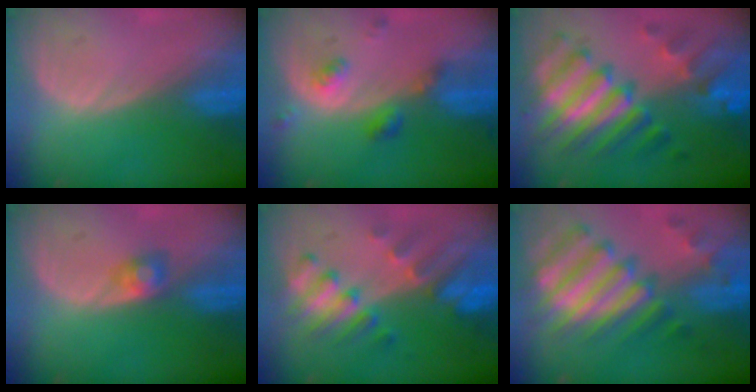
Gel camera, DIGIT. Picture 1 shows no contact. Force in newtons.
{"total": 4.9, "press": 4.4, "slide": 2.3}
{"total": 11.3, "press": 11.3, "slide": 1.0}
{"total": 2.3, "press": 2.3, "slide": 0.2}
{"total": 8.0, "press": 7.8, "slide": 1.3}
{"total": 12.3, "press": 10.6, "slide": 6.3}